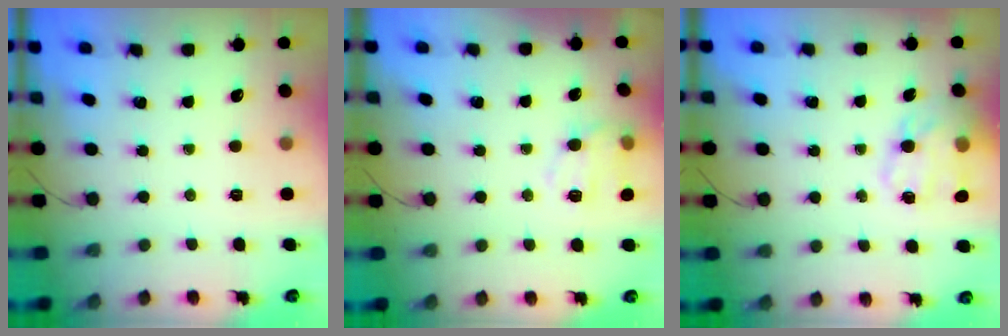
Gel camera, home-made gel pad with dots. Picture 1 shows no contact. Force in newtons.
{"total": 9.4, "press": 9.3, "slide": 0.6}
{"total": 16.9, "press": 16.5, "slide": 3.4}